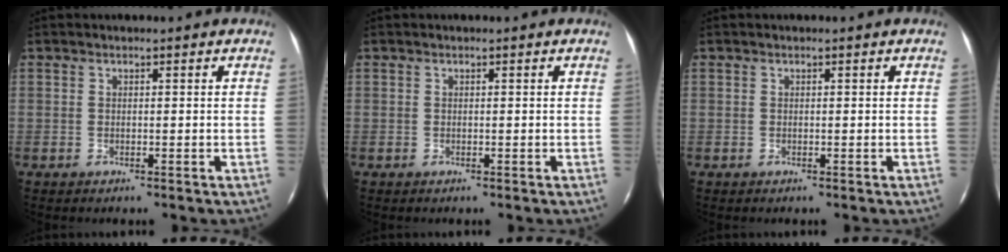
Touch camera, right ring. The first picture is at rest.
{"total": 0.0}
{"total": 0.0}